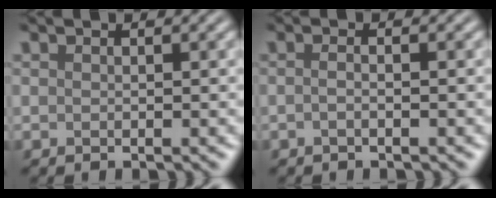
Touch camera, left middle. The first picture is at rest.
{"total": 1.3, "force": [-0.2, 0.5, 1.2], "torque": [-0.011, -0.002, -0.015]}